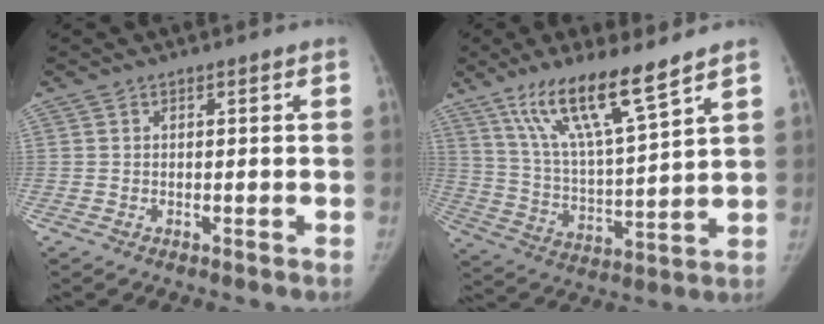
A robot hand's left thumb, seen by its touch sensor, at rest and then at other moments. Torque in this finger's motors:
{"motor_torque": [0.09, 0.09, 1.41, -1.37, 0.09]}